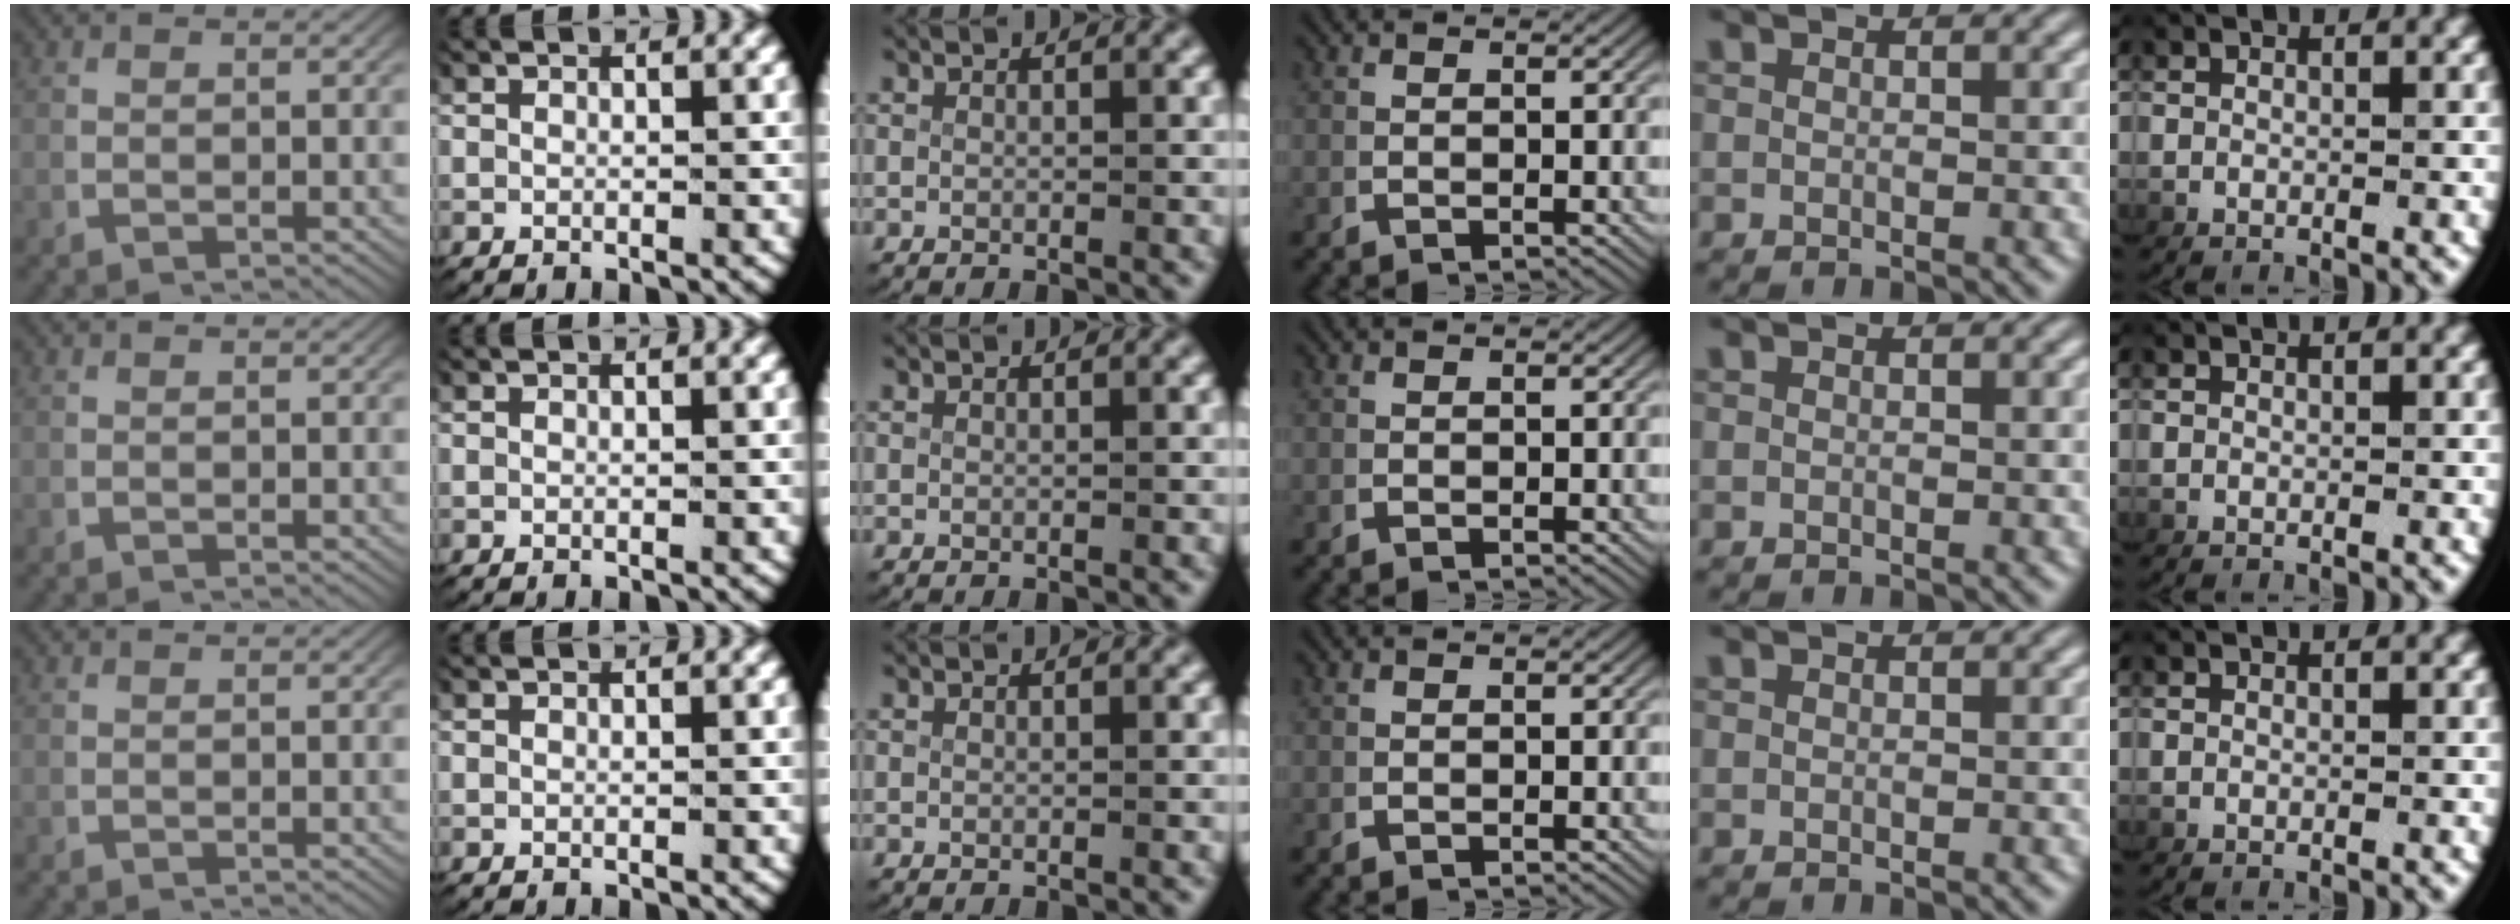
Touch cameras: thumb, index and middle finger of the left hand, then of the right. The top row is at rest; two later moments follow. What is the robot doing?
{"motion": "lift_and_place", "object": "coat"}